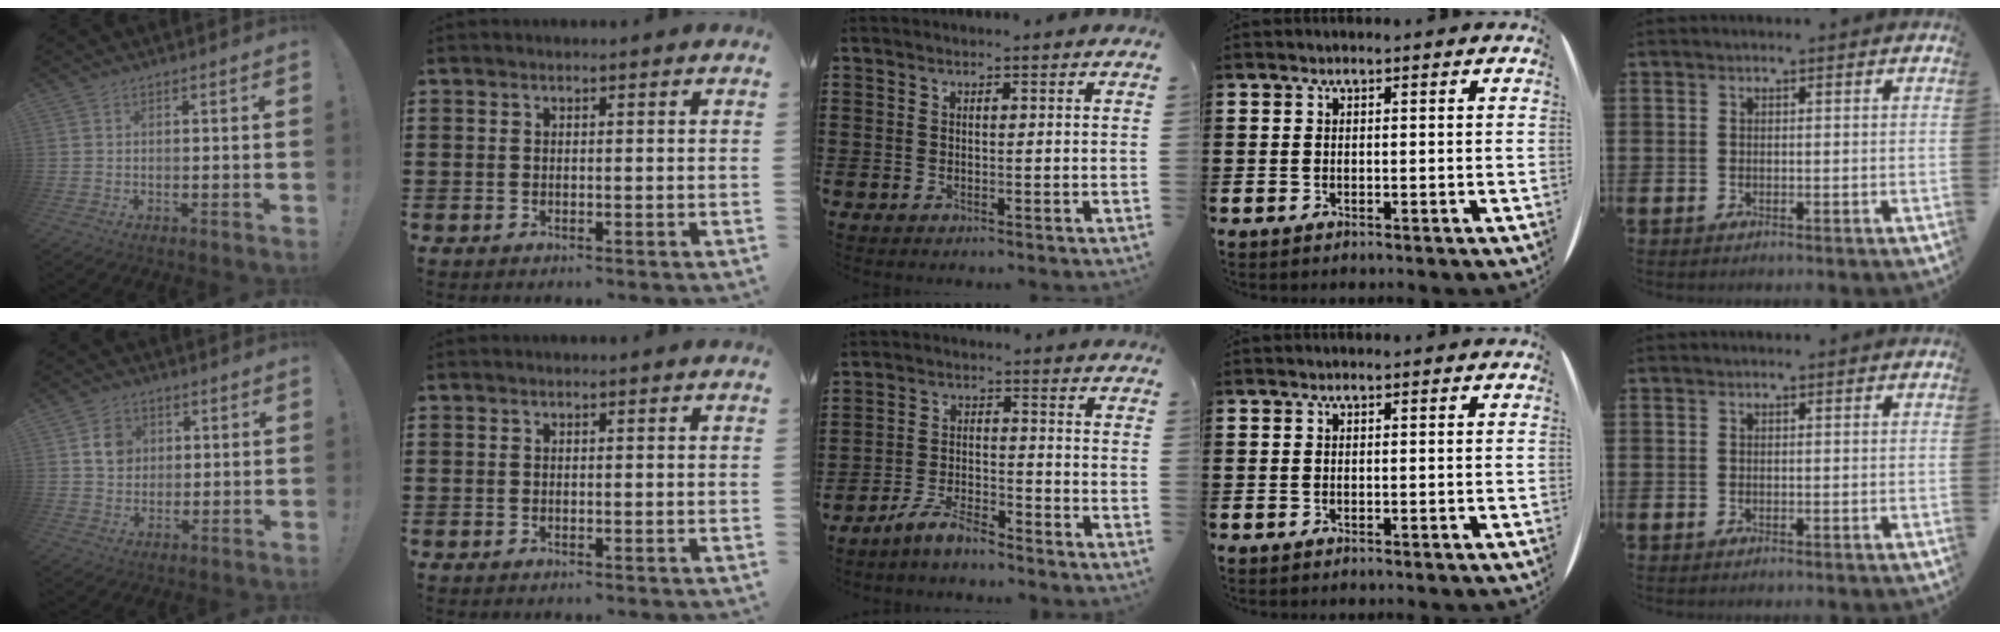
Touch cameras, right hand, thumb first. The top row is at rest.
{"thumb": {"total": 6.9, "force": [2.0, 6.1, 2.5], "torque": [-0.019, -0.006, 0.038]}, "middle": {"total": 5.6, "force": [-5.2, 1.1, 2.0], "torque": [-0.044, 0.005, -0.103]}}